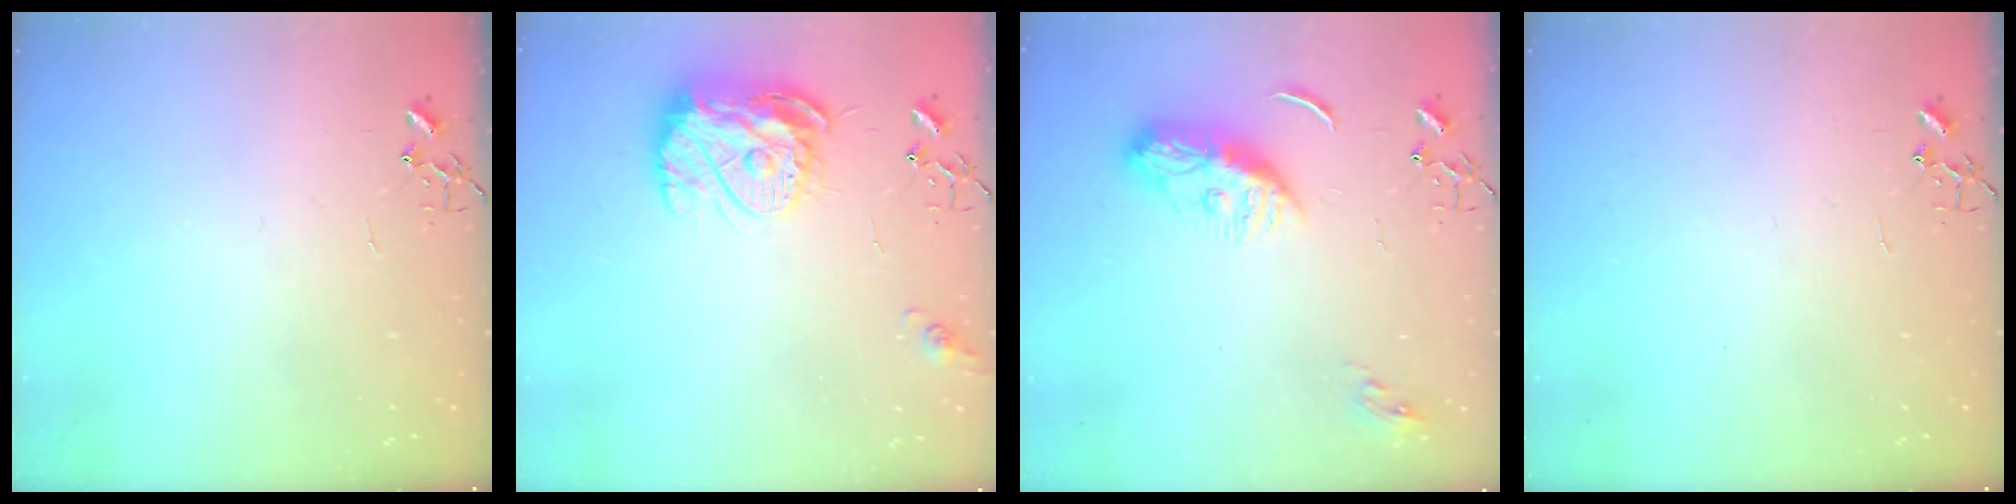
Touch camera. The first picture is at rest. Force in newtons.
{"total": 13.9, "press": 13.8, "slide": 1.4}
{"total": 10.5, "press": 10.5, "slide": 0.3}
{"total": 0.0}